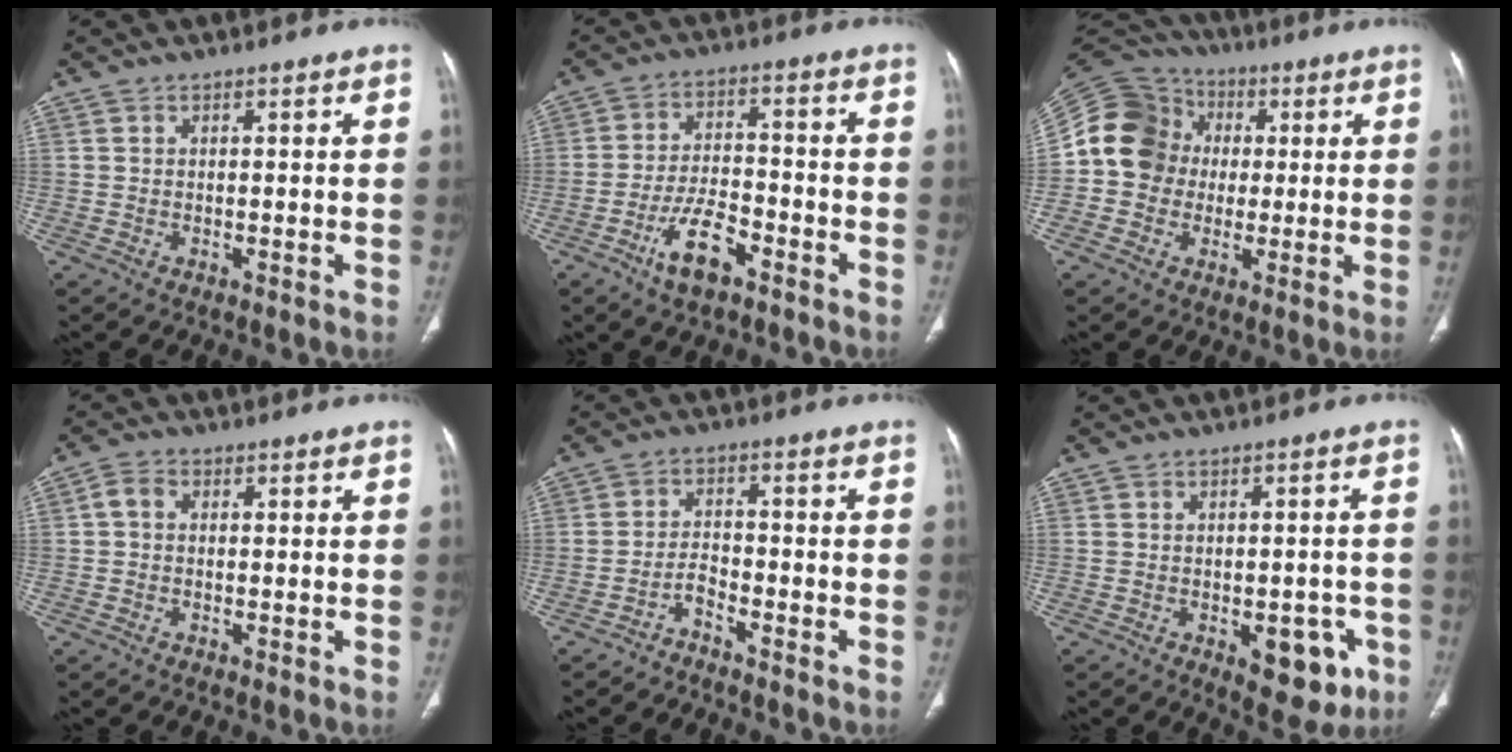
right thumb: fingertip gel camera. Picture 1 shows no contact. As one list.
[{"total": 8.6, "force": [-5.0, 3.5, 6.0], "torque": [-0.108, 0.029, -0.091]}, {"total": 13.5, "force": [0.5, 12.2, 5.8], "torque": [-0.098, 0.033, 0.000]}, {"total": 2.5, "force": [0.2, 1.9, 1.6], "torque": [-0.029, 0.008, -0.001]}, {"total": 2.6, "force": [-2.4, 0.6, 0.9], "torque": [-0.012, 0.020, -0.048]}, {"total": 8.9, "force": [-3.5, 4.7, 6.7], "torque": [-0.050, 0.012, -0.033]}]